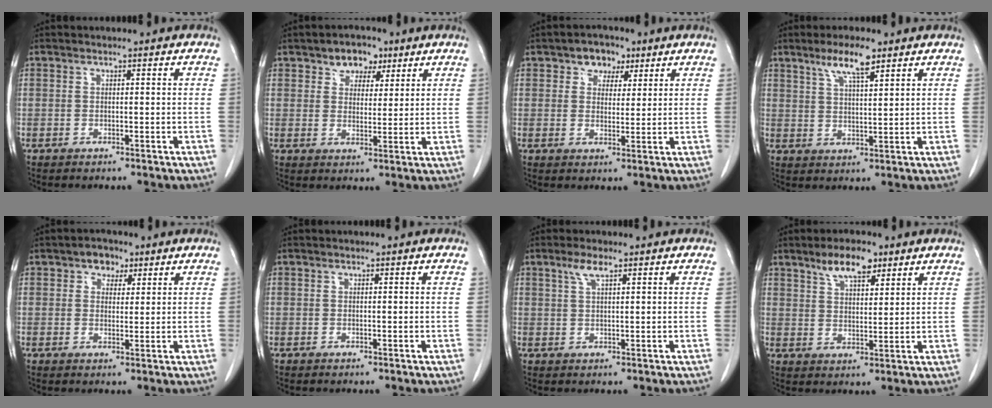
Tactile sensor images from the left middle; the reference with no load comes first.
{"total": 5.2, "force": [3.2, 3.4, 2.3], "torque": [-0.028, 0.012, 0.051]}
{"total": 4.6, "force": [2.6, 3.2, 1.9], "torque": [-0.025, 0.012, 0.041]}
{"total": 6.0, "force": [4.1, 0.9, 4.4], "torque": [-0.083, 0.004, 0.073]}
{"total": 3.4, "force": [1.9, 2.3, 1.5], "torque": [-0.023, 0.010, 0.029]}
{"total": 0.0}
{"total": 2.5, "force": [1.6, 0.4, 1.9], "torque": [-0.044, 0.006, 0.033]}
{"total": 6.4, "force": [4.4, 2.3, 4.1], "torque": [-0.074, 0.008, 0.077]}